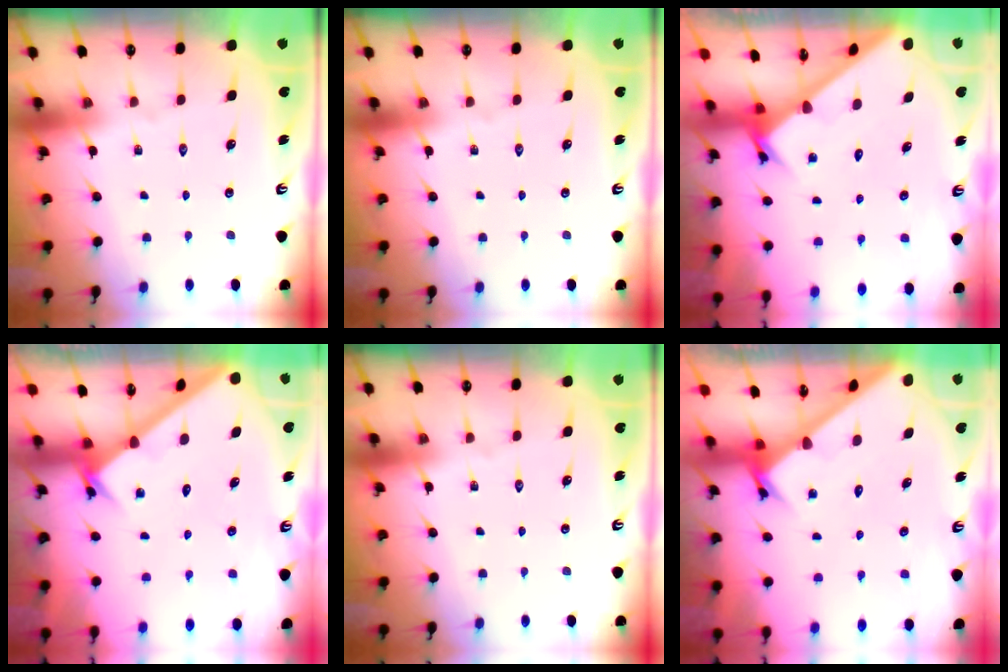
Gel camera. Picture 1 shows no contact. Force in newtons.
{"total": 0.0}
{"total": 2.7, "press": 2.7, "slide": 0.3}
{"total": 1.9, "press": 1.9, "slide": 0.2}
{"total": 0.0}
{"total": 2.7, "press": 2.7, "slide": 0.3}